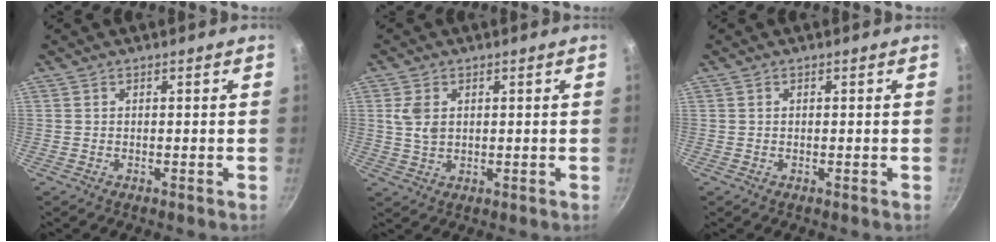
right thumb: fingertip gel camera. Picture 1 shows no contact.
{"total": 4.5, "force": [1.1, 3.1, 3.1], "torque": [-0.056, -0.002, 0.022]}
{"total": 0.0}